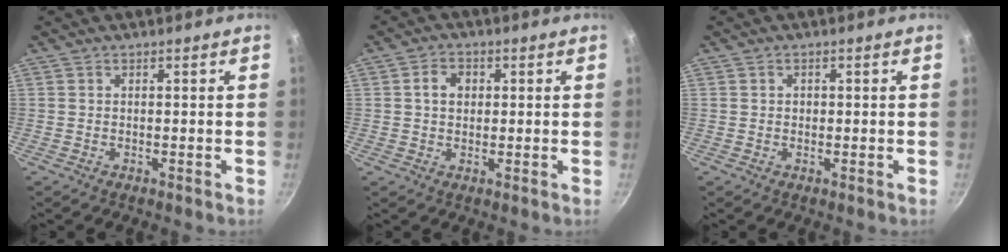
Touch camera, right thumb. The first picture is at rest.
{"total": 4.1, "force": [0.7, 3.2, 2.4], "torque": [-0.025, 0.007, 0.008]}
{"total": 0.9, "force": [0.1, 0.8, 0.4], "torque": [-0.002, 0.004, 0.002]}